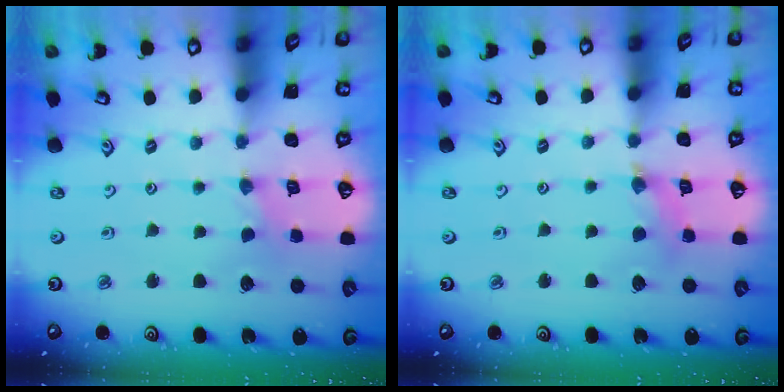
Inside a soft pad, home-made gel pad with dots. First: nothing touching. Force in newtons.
{"total": 4.1, "press": 4.1, "slide": 0.4}